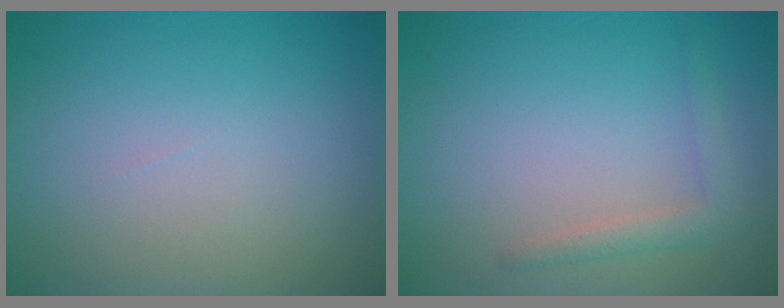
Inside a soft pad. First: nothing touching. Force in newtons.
{"total": 1.8, "press": 1.8, "slide": 0.2}